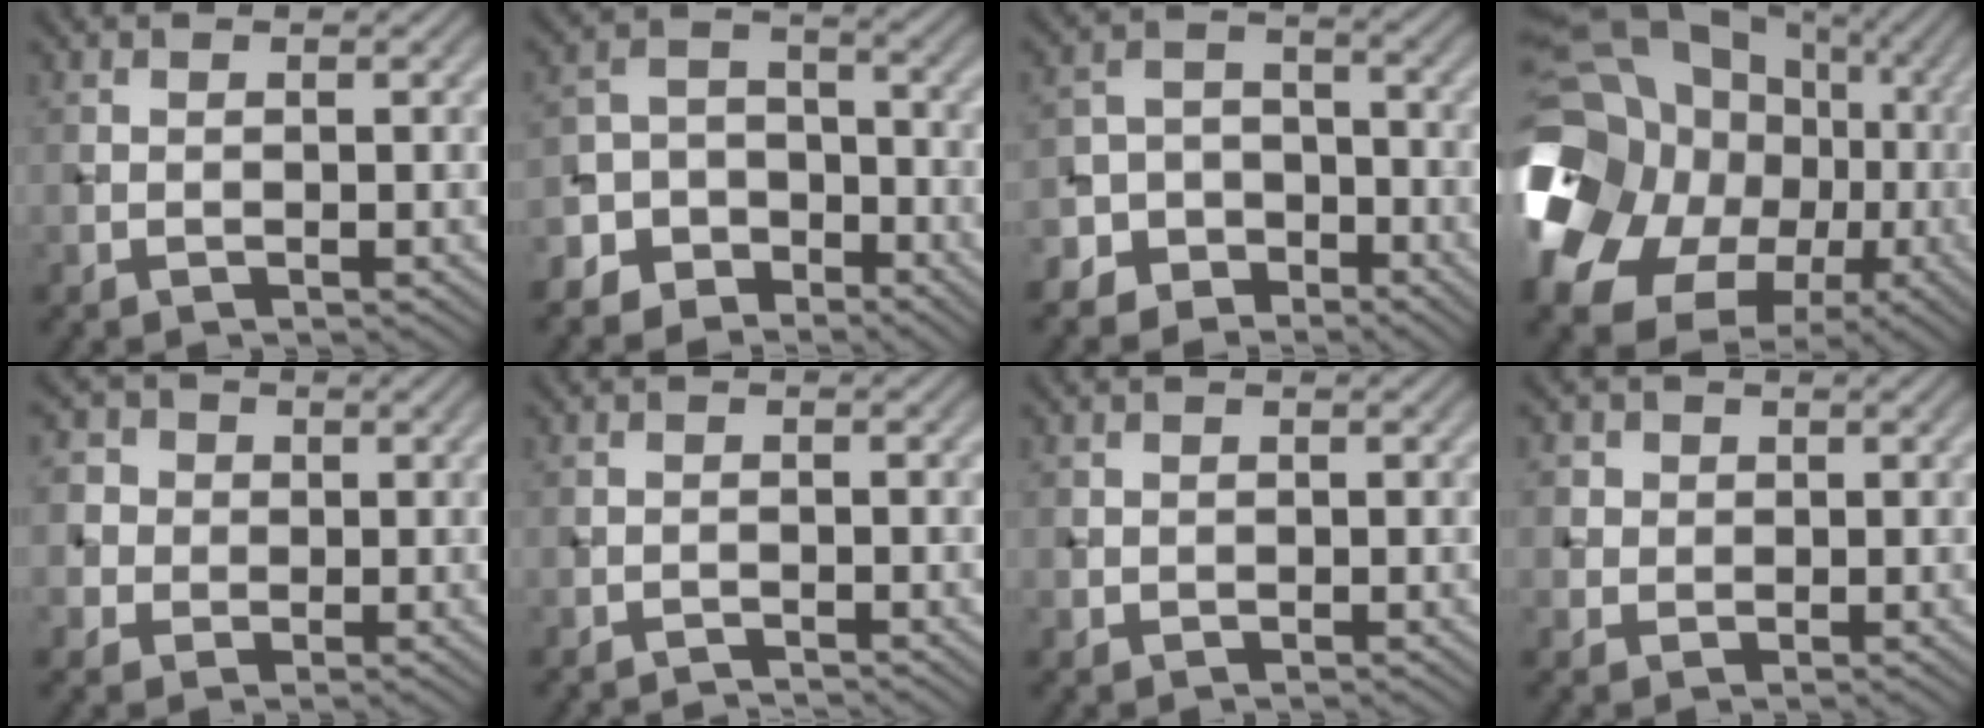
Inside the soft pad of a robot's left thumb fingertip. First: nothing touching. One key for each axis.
{"total": 7.1, "fx": -5.2, "fy": 4.4, "fz": 1.8, "tx": -0.037, "ty": 0.001, "tz": -0.110}
{"total": 6.4, "fx": -4.5, "fy": 4.4, "fz": 1.3, "tx": -0.023, "ty": 0.000, "tz": -0.101}
{"total": 20.5, "fx": -3.0, "fy": 16.8, "fz": 11.3, "tx": -0.258, "ty": -0.005, "tz": -0.064}
{"total": 4.9, "fx": 0.7, "fy": 4.6, "fz": 1.4, "tx": -0.043, "ty": 0.015, "tz": -0.008}
{"total": 1.2, "fx": -1.2, "fy": 0.0, "fz": 0.1, "tx": 0.001, "ty": 0.000, "tz": -0.025}
{"total": 0.7, "fx": 0.0, "fy": 0.7, "fz": 0.1, "tx": -0.003, "ty": -0.004, "tz": -0.001}
{"total": 3.0, "fx": 1.0, "fy": 2.7, "fz": 0.8, "tx": -0.027, "ty": -0.001, "tz": 0.012}